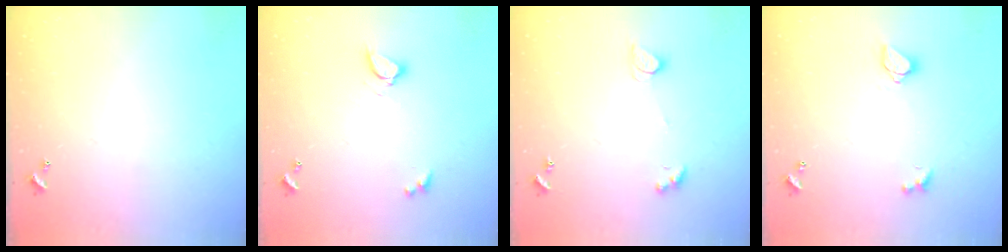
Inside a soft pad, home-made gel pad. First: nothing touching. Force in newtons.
{"total": 3.3, "press": 3.3, "slide": 0.5}
{"total": 2.1, "press": 2.1, "slide": 0.4}
{"total": 1.6, "press": 1.5, "slide": 0.5}